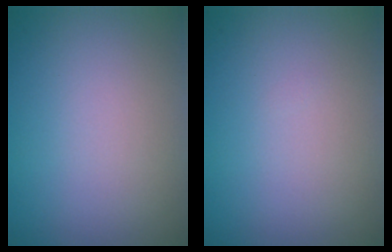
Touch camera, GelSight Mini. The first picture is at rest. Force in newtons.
{"total": 0.0}